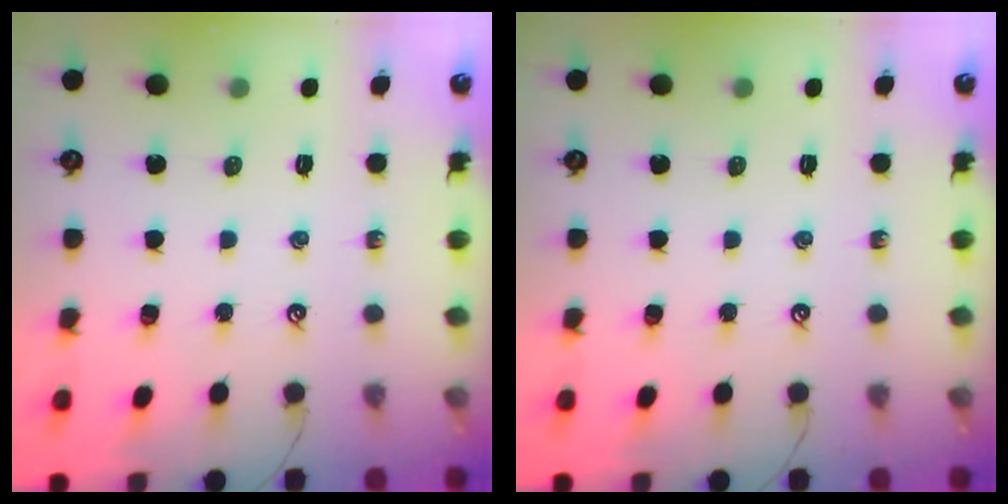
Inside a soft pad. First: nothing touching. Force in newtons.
{"total": 0.0}